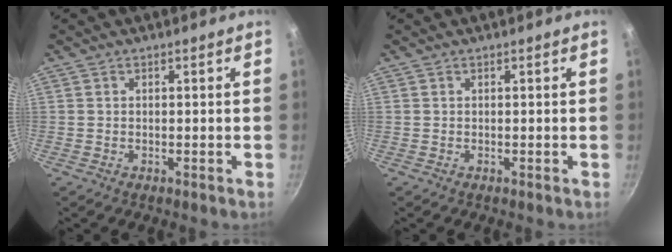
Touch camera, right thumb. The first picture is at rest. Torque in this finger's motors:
{"motor_torque": [-0.01, 0.01, 0.00, 0.00, 0.00]}